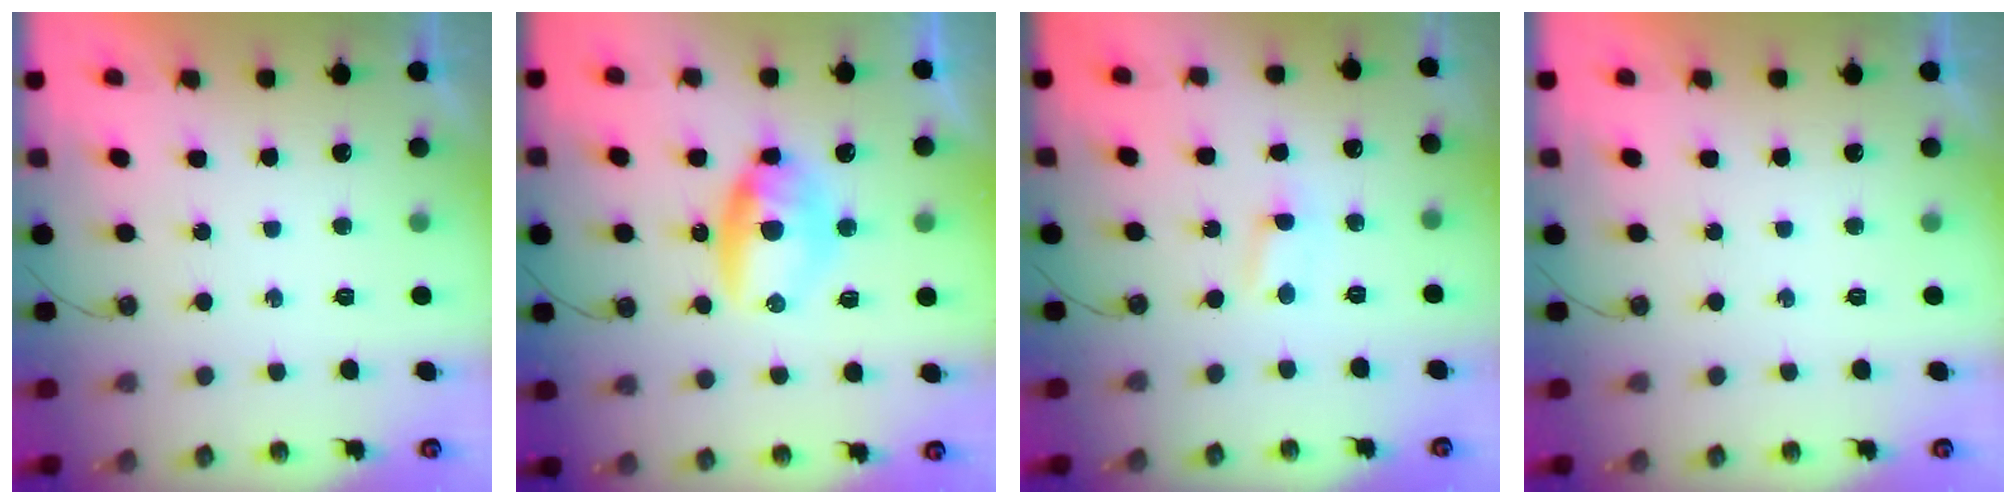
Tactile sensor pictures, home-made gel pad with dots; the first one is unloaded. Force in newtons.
{"total": 9.8, "press": 9.8, "slide": 0.7}
{"total": 1.3, "press": 1.3, "slide": 0.2}
{"total": 0.0}